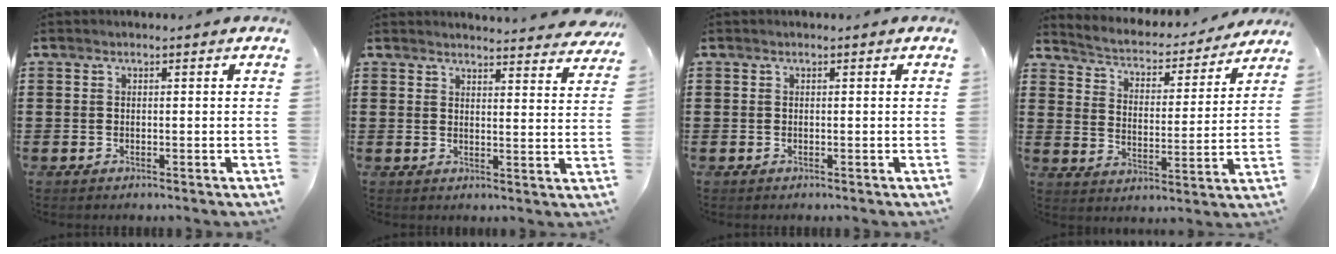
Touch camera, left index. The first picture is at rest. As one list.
[{"total": 3.7, "force": [3.7, -0.1, 0.5], "torque": [-0.015, -0.019, 0.067]}, {"total": 0.0}, {"total": 3.0, "force": [3.0, 0.4, 0.5], "torque": [-0.031, -0.031, 0.040]}]